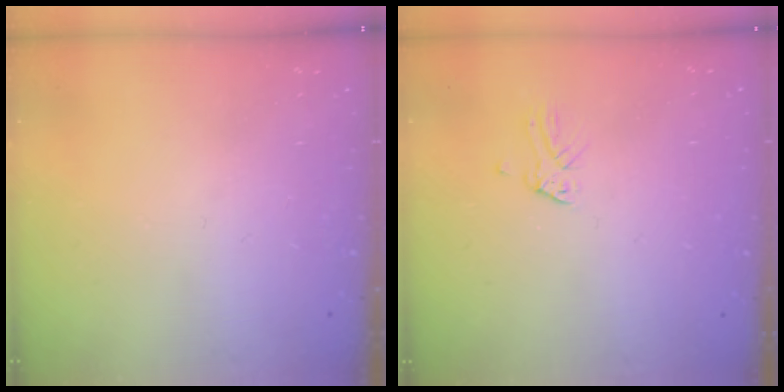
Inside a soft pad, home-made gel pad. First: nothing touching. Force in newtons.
{"total": 0.0}